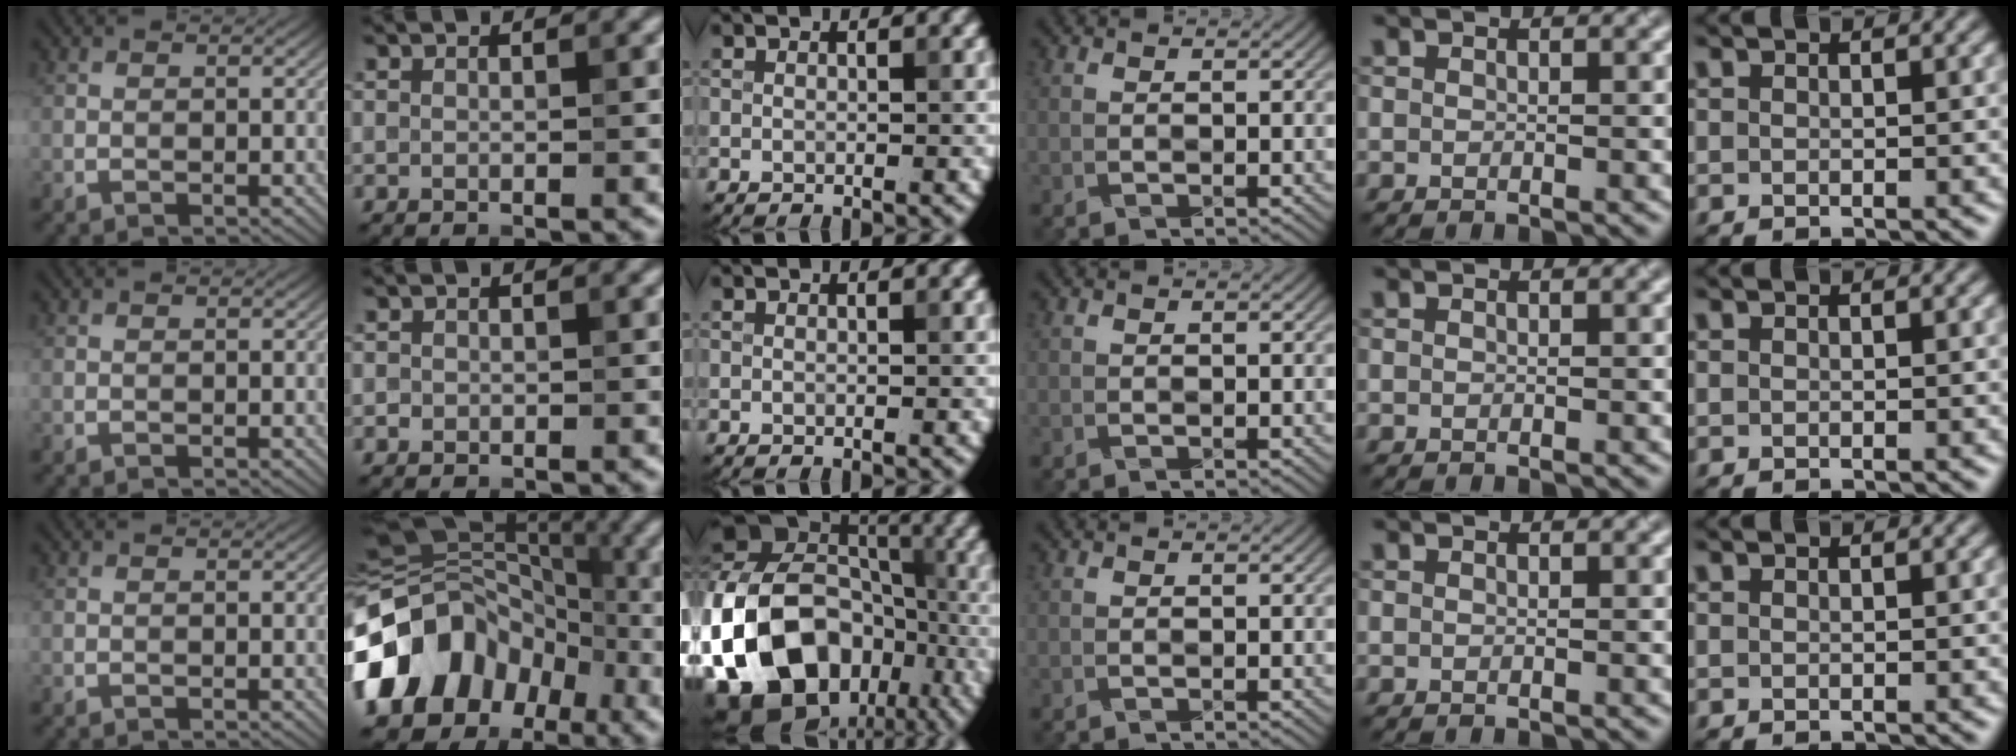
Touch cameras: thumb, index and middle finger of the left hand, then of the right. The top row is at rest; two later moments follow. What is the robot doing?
{"motion": "fold", "object": "canvas paper"}